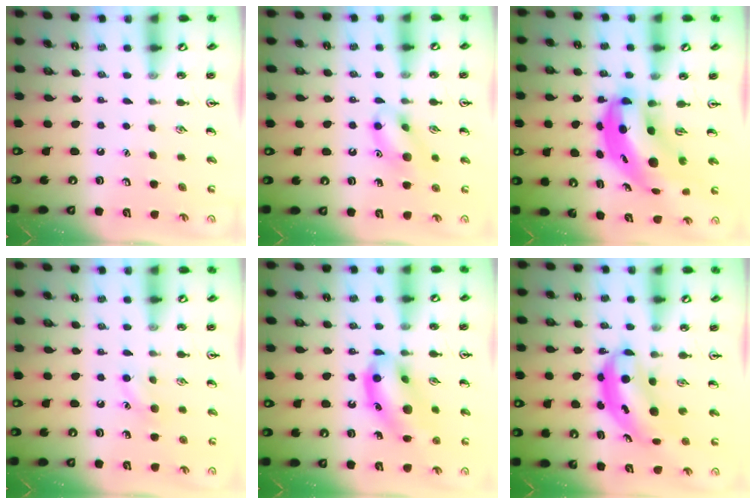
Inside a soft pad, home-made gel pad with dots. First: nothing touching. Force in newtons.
{"total": 11.5, "press": 11.4, "slide": 1.2}
{"total": 8.8, "press": 8.4, "slide": 2.5}
{"total": 6.9, "press": 6.7, "slide": 1.8}
{"total": 13.7, "press": 13.5, "slide": 1.9}
{"total": 5.2, "press": 5.1, "slide": 1.3}